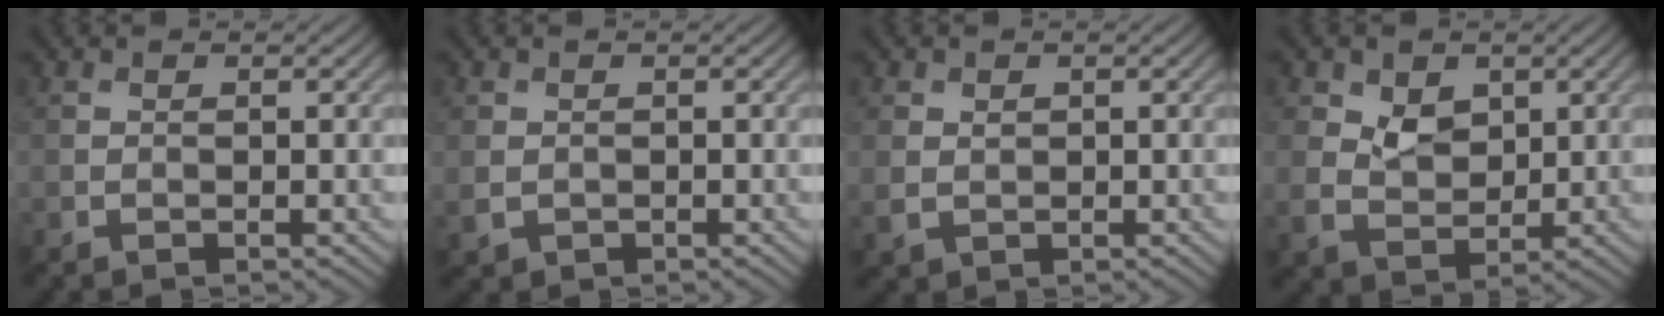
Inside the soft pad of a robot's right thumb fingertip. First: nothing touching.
{"total": 1.7, "force": [-0.1, 1.5, 0.8], "torque": [-0.025, -0.007, -0.001]}
{"total": 2.0, "force": [0.3, 1.6, 1.1], "torque": [-0.027, -0.005, 0.010]}
{"total": 4.1, "force": [1.6, 3.0, 2.4], "torque": [-0.054, -0.006, 0.025]}